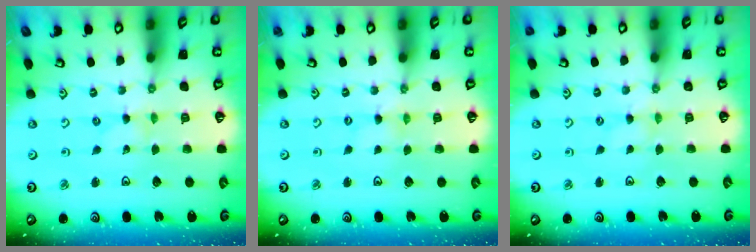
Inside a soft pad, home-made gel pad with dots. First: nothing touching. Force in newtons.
{"total": 0.0}
{"total": 0.0}